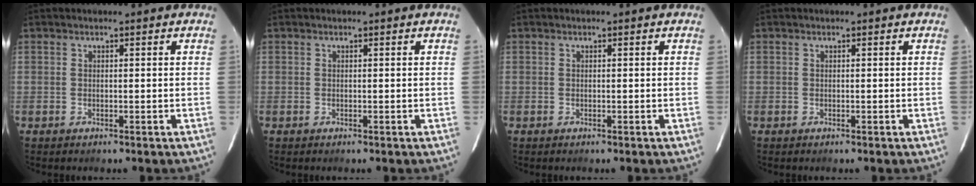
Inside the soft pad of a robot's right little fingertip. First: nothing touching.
{"total": 0.0}
{"total": 0.0}
{"total": 0.0}